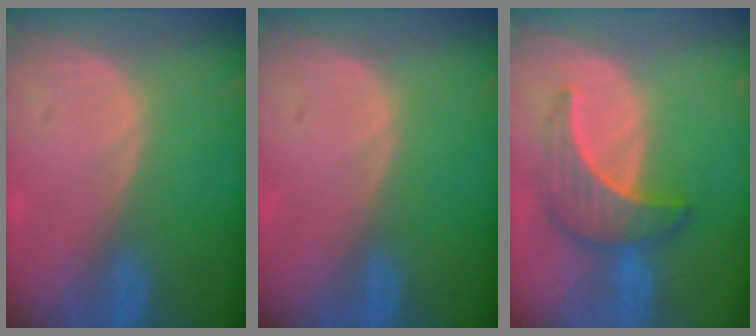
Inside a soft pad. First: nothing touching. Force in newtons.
{"total": 0.0}
{"total": 6.5, "press": 6.4, "slide": 1.2}